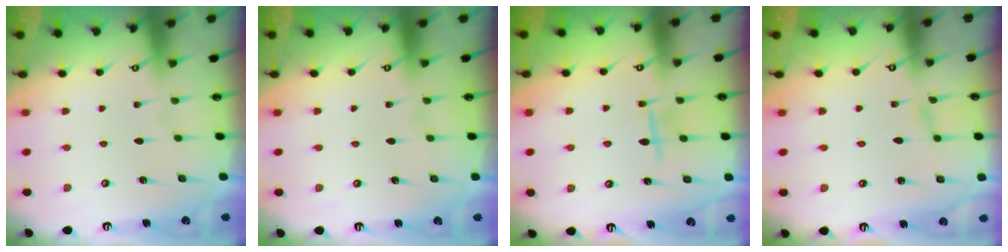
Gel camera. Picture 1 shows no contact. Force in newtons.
{"total": 0.0}
{"total": 5.1, "press": 5.1, "slide": 0.6}
{"total": 1.1, "press": 1.1, "slide": 0.1}